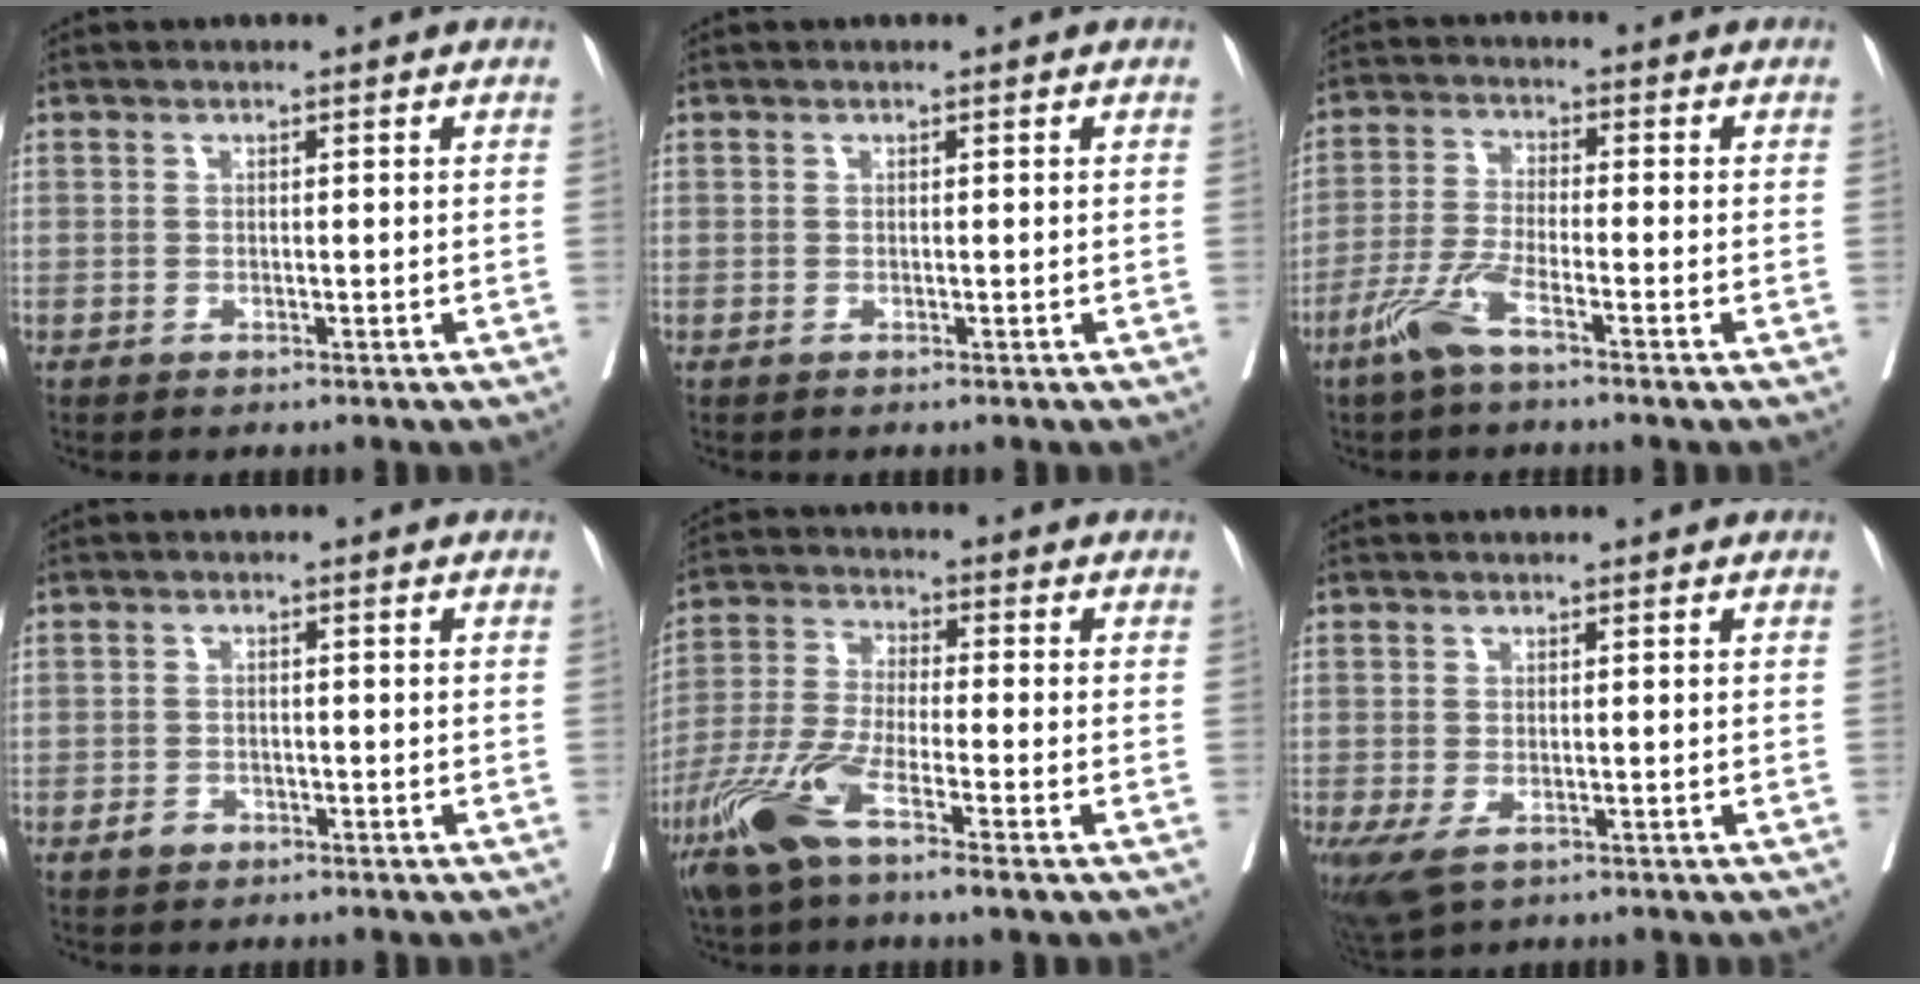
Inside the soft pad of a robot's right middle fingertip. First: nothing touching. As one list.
[{"total": 0.0}, {"total": 6.0, "force": [-3.9, 0.4, 4.6], "torque": [-0.104, -0.008, -0.082]}, {"total": 1.8, "force": [-1.1, 1.3, 0.6], "torque": [-0.008, 0.004, -0.016]}, {"total": 10.7, "force": [-5.9, 1.5, 8.9], "torque": [-0.190, -0.018, -0.117]}, {"total": 5.1, "force": [-2.4, 2.8, 3.5], "torque": [-0.064, -0.015, -0.033]}]